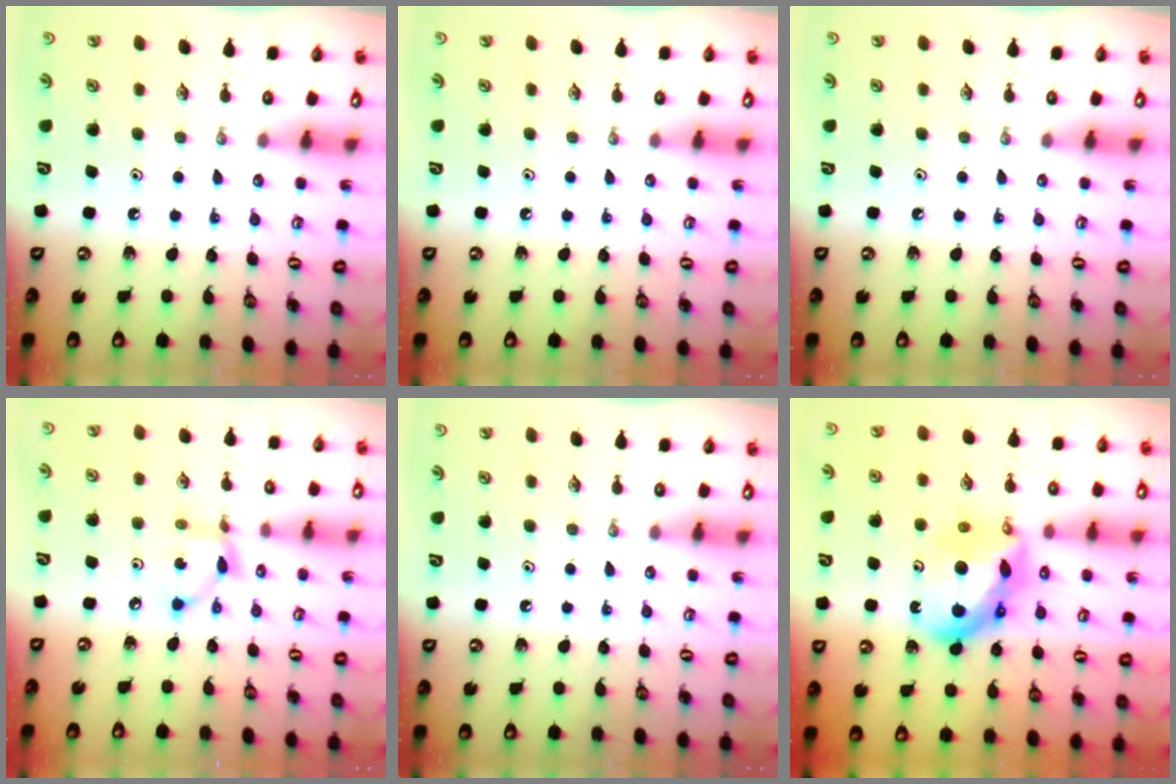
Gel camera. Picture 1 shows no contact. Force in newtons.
{"total": 0.0}
{"total": 0.0}
{"total": 6.7, "press": 6.7, "slide": 0.2}
{"total": 0.0}
{"total": 14.7, "press": 14.7, "slide": 0.5}